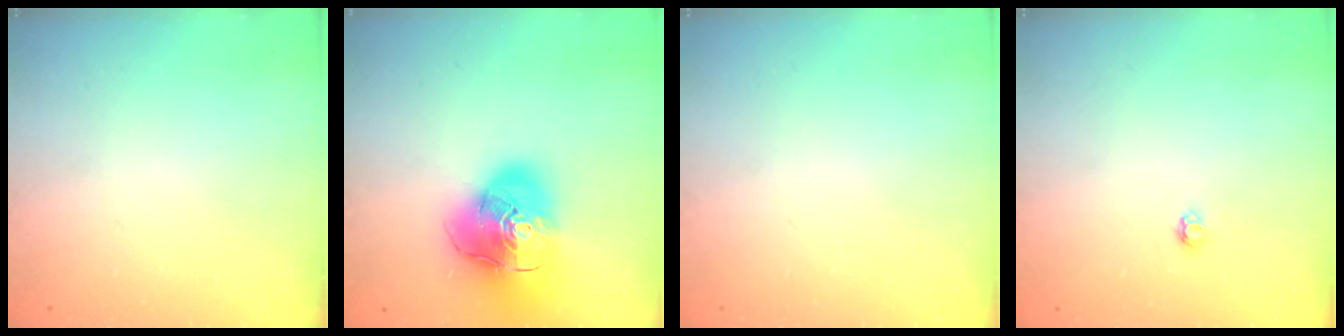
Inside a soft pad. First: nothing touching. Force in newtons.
{"total": 22.5, "press": 22.3, "slide": 3.4}
{"total": 0.0}
{"total": 2.9, "press": 2.9, "slide": 0.4}